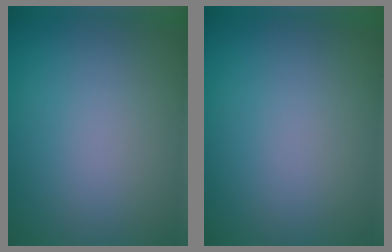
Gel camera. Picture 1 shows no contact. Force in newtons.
{"total": 0.0}